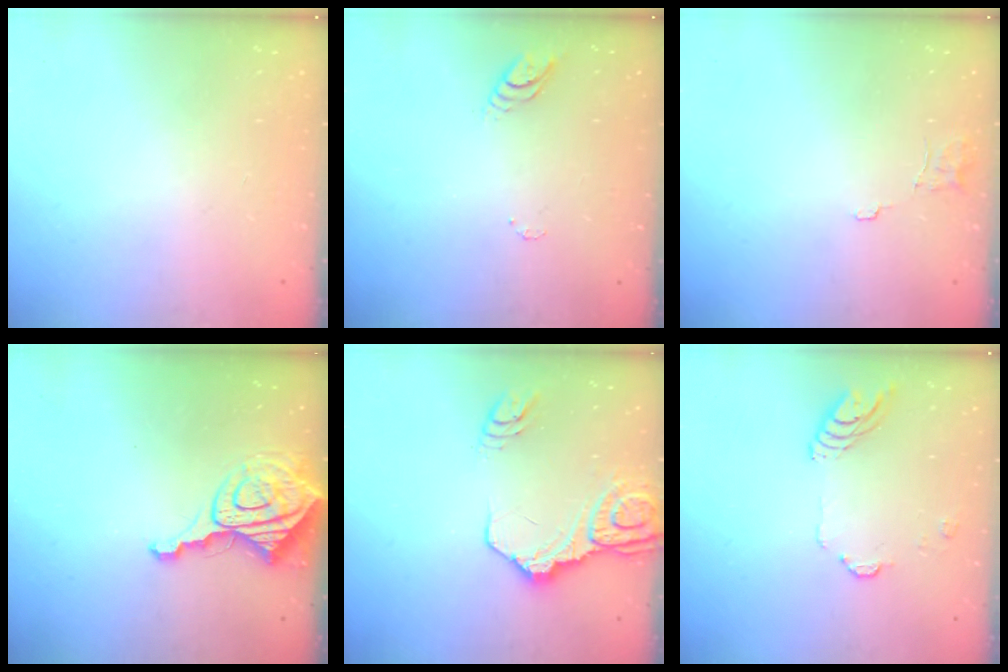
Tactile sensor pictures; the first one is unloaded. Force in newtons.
{"total": 3.8, "press": 3.8, "slide": 0.4}
{"total": 4.8, "press": 4.8, "slide": 0.3}
{"total": 8.9, "press": 8.8, "slide": 1.0}
{"total": 14.3, "press": 14.2, "slide": 1.7}
{"total": 9.2, "press": 9.1, "slide": 1.2}